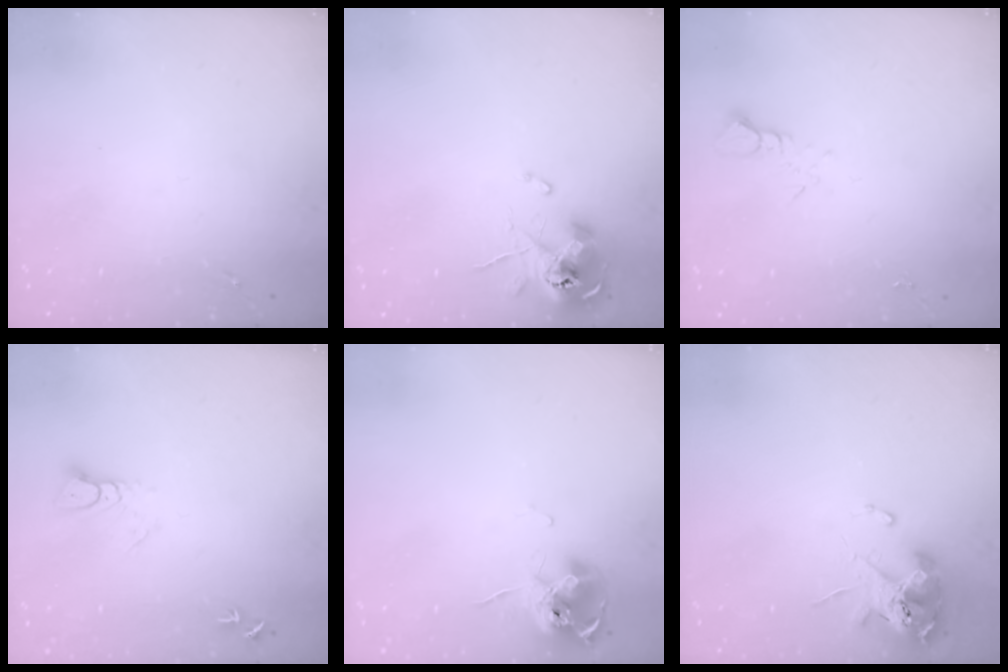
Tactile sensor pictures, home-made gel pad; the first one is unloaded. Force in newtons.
{"total": 10.2, "press": 10.1, "slide": 1.4}
{"total": 2.7, "press": 2.7, "slide": 0.2}
{"total": 4.7, "press": 4.7, "slide": 0.2}
{"total": 11.9, "press": 11.8, "slide": 1.2}
{"total": 10.9, "press": 10.8, "slide": 1.8}